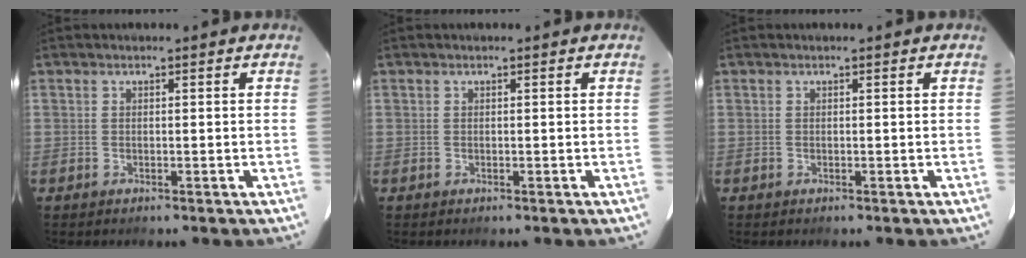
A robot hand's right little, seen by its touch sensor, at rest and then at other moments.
{"total": 0.0}
{"total": 0.0}